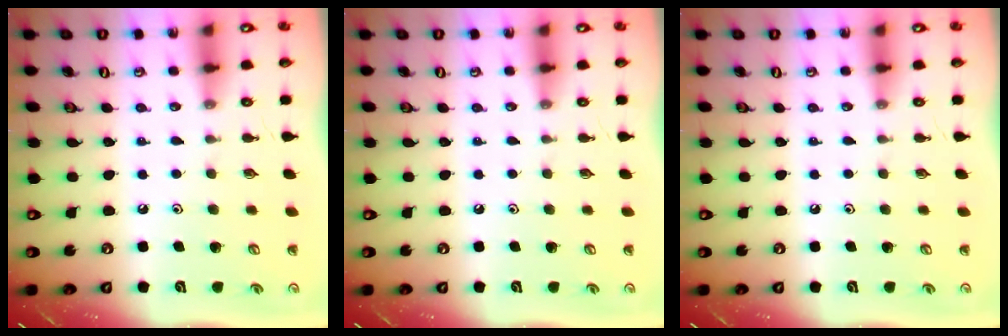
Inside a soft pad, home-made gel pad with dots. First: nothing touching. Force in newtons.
{"total": 0.0}
{"total": 0.0}